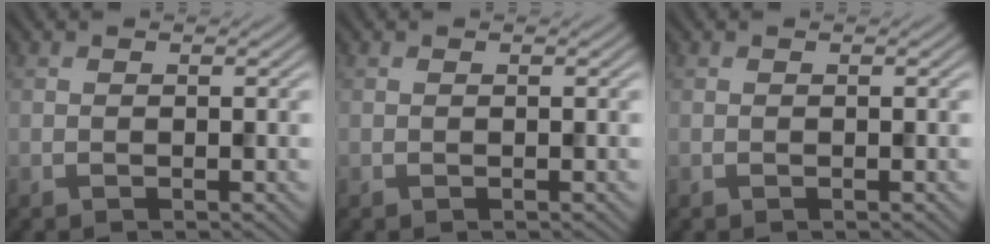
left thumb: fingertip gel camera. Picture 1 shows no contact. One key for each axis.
{"total": 0.0}
{"total": 0.0}